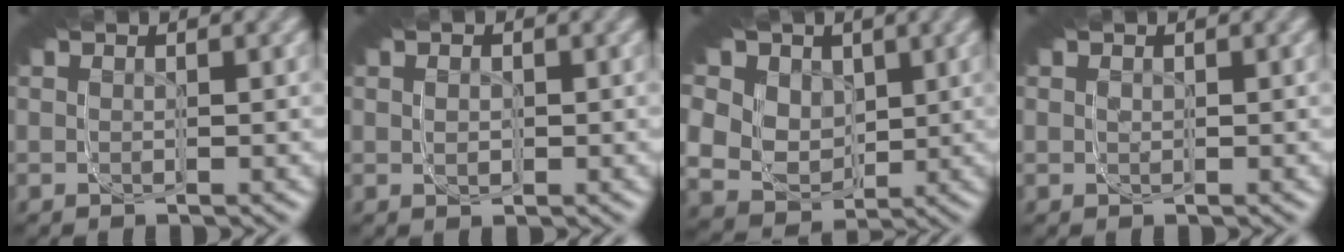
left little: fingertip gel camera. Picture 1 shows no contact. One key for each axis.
{"total": 0.6, "fx": -0.2, "fy": 0.4, "fz": -0.4, "tx": 0.004, "ty": 0.002, "tz": -0.007}
{"total": 13.1, "fx": 2.2, "fy": 10.9, "fz": 6.8, "tx": -0.108, "ty": 0.011, "tz": 0.010}
{"total": 0.6, "fx": 0.0, "fy": 0.6, "fz": 0.0, "tx": -0.003, "ty": -0.002, "tz": -0.002}